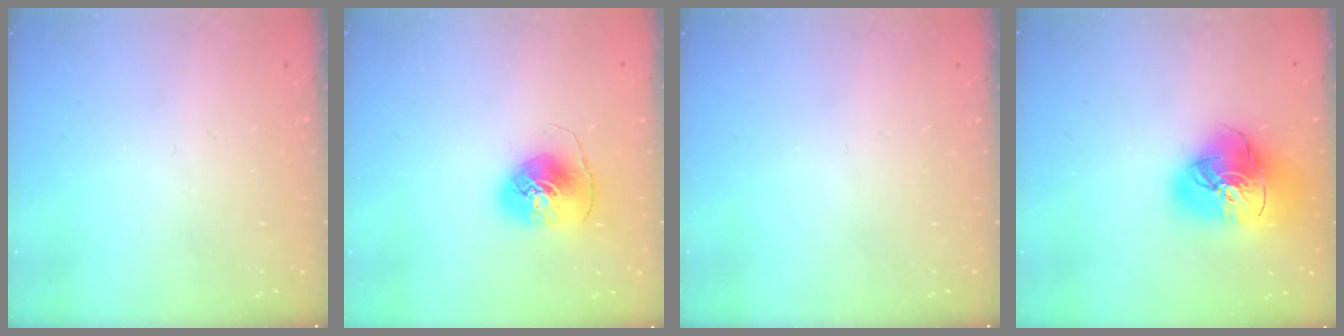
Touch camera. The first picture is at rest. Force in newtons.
{"total": 8.8, "press": 8.7, "slide": 0.8}
{"total": 0.0}
{"total": 20.2, "press": 20.1, "slide": 2.2}